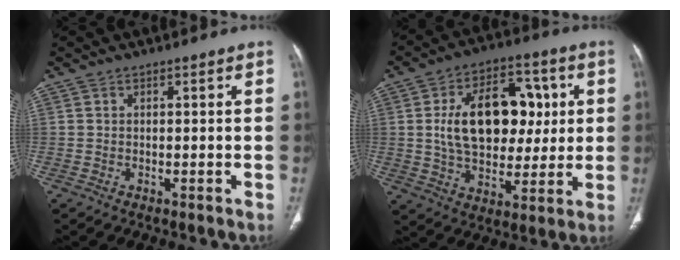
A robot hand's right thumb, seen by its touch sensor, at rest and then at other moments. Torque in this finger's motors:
{"motor_torque": [0.52, 0.78, 0.80, 0.35, 0.14]}